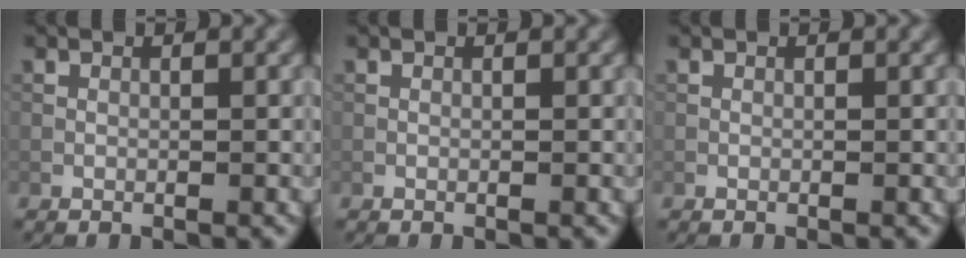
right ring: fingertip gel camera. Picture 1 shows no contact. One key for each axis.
{"total": 0.0}
{"total": 0.0}